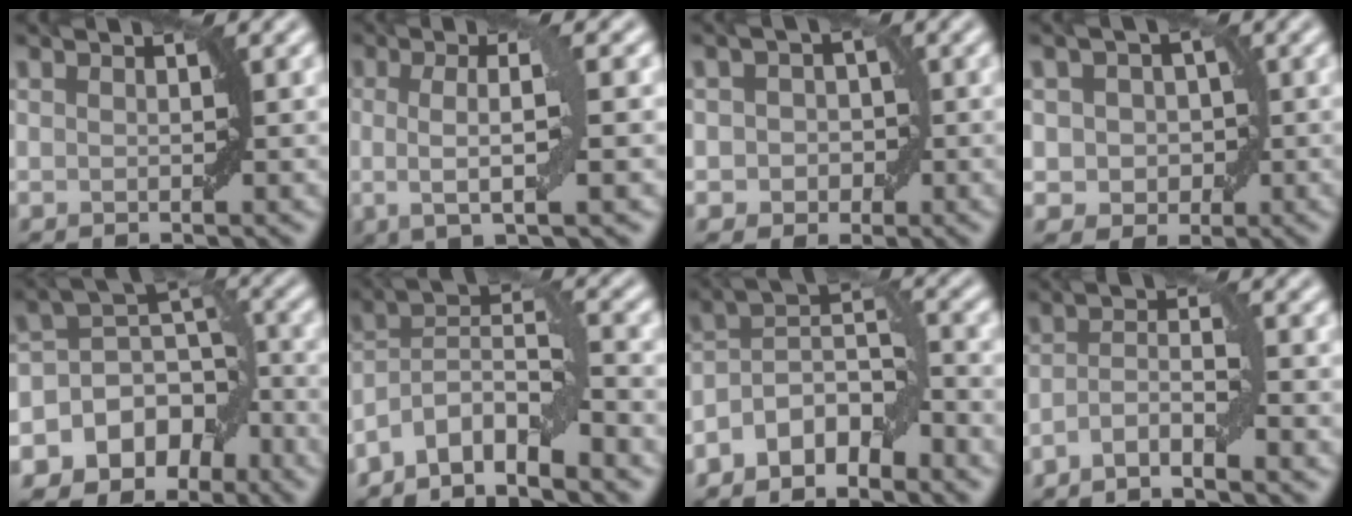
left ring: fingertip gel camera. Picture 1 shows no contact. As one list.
[{"total": 5.0, "force": [-0.1, 1.1, 4.9], "torque": [-0.084, 0.000, -0.004]}, {"total": 2.6, "force": [-0.2, 2.4, 1.0], "torque": [0.007, 0.006, -0.015]}, {"total": 3.2, "force": [0.0, 2.8, 1.5], "torque": [-0.007, 0.007, -0.011]}, {"total": 8.5, "force": [-5.0, 6.2, 3.1], "torque": [-0.040, 0.021, -0.091]}, {"total": 6.0, "force": [-4.5, 1.4, 3.8], "torque": [-0.061, 0.009, -0.086]}, {"total": 5.5, "force": [-3.6, 2.5, 3.4], "torque": [-0.053, 0.008, -0.074]}, {"total": 2.9, "force": [-2.0, 0.3, 2.1], "torque": [-0.040, 0.007, -0.047]}]